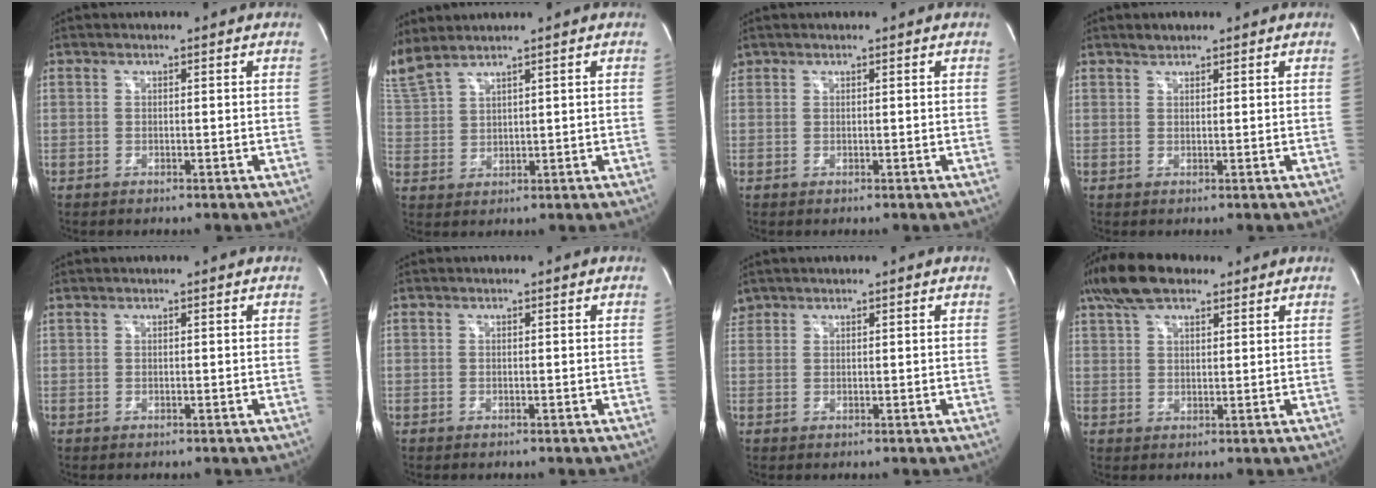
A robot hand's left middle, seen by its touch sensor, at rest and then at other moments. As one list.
[{"total": 6.8, "force": [6.1, 0.4, 2.9], "torque": [-0.090, 0.012, 0.142]}, {"total": 0.8, "force": [0.6, 0.5, 0.0], "torque": [0.000, 0.014, 0.011]}, {"total": 1.3, "force": [1.1, 0.5, 0.3], "torque": [-0.008, 0.003, 0.020]}, {"total": 0.0}, {"total": 0.0}, {"total": 1.8, "force": [1.5, 1.0, -0.1], "torque": [0.002, 0.015, 0.029]}, {"total": 8.8, "force": [6.3, 3.5, 5.0], "torque": [-0.103, 0.027, 0.116]}]